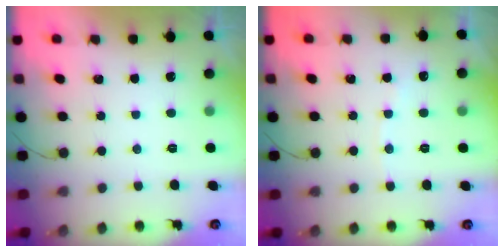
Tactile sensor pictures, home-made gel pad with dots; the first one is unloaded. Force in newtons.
{"total": 4.3, "press": 4.3, "slide": 0.6}